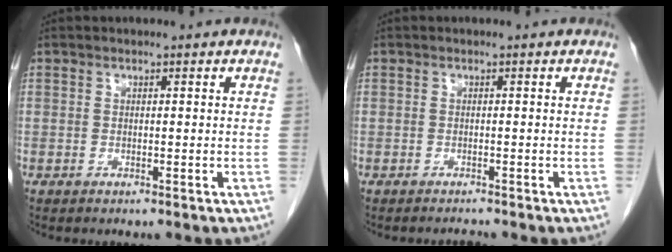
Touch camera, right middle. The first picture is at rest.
{"total": 0.7, "force": [-0.7, -0.1, -0.1], "torque": [-0.002, -0.005, -0.008]}